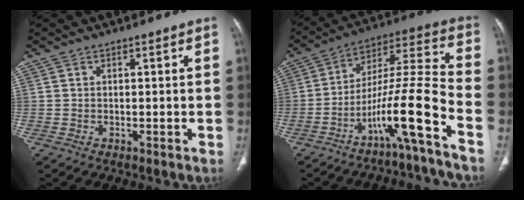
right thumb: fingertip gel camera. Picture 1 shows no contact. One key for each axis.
{"total": 15.9, "fx": -8.9, "fy": 0.9, "fz": 13.2, "tx": -0.256, "ty": 0.079, "tz": -0.153}